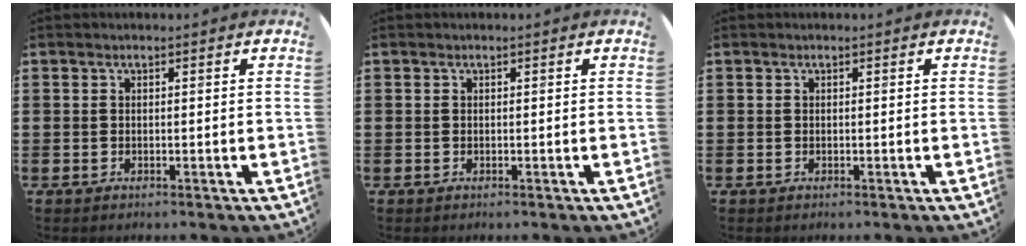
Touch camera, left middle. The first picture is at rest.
{"total": 0.0}
{"total": 0.0}